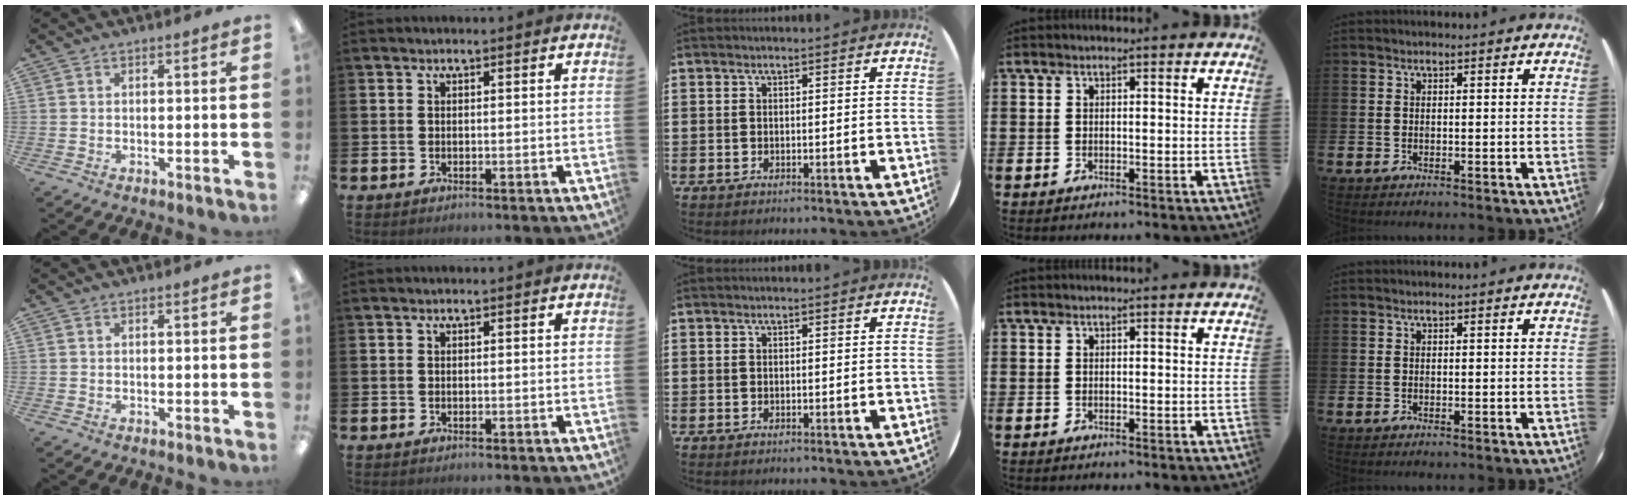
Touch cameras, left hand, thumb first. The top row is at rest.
{}